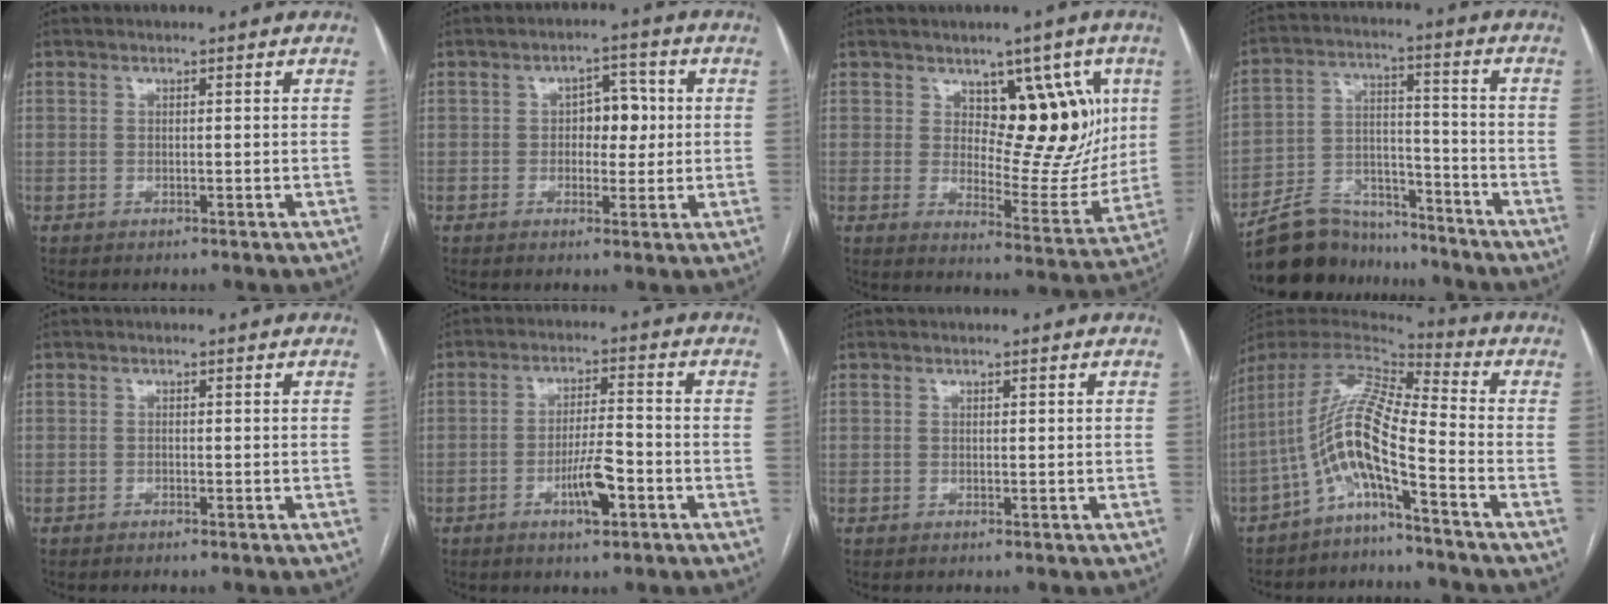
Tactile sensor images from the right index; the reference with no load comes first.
{"total": 5.0, "force": [0.3, 3.0, 4.0], "torque": [-0.054, 0.014, 0.006]}
{"total": 12.5, "force": [4.5, 6.5, 9.7], "torque": [-0.109, 0.005, 0.078]}
{"total": 13.0, "force": [-11.9, 4.8, 1.8], "torque": [-0.034, 0.035, -0.207]}
{"total": 0.6, "force": [-0.5, 0.0, 0.2], "torque": [-0.006, -0.001, -0.008]}
{"total": 6.4, "force": [-3.0, 1.1, 5.6], "torque": [-0.104, 0.001, -0.050]}
{"total": 0.0}
{"total": 11.5, "force": [-5.9, 0.7, 9.8], "torque": [-0.194, 0.020, -0.113]}